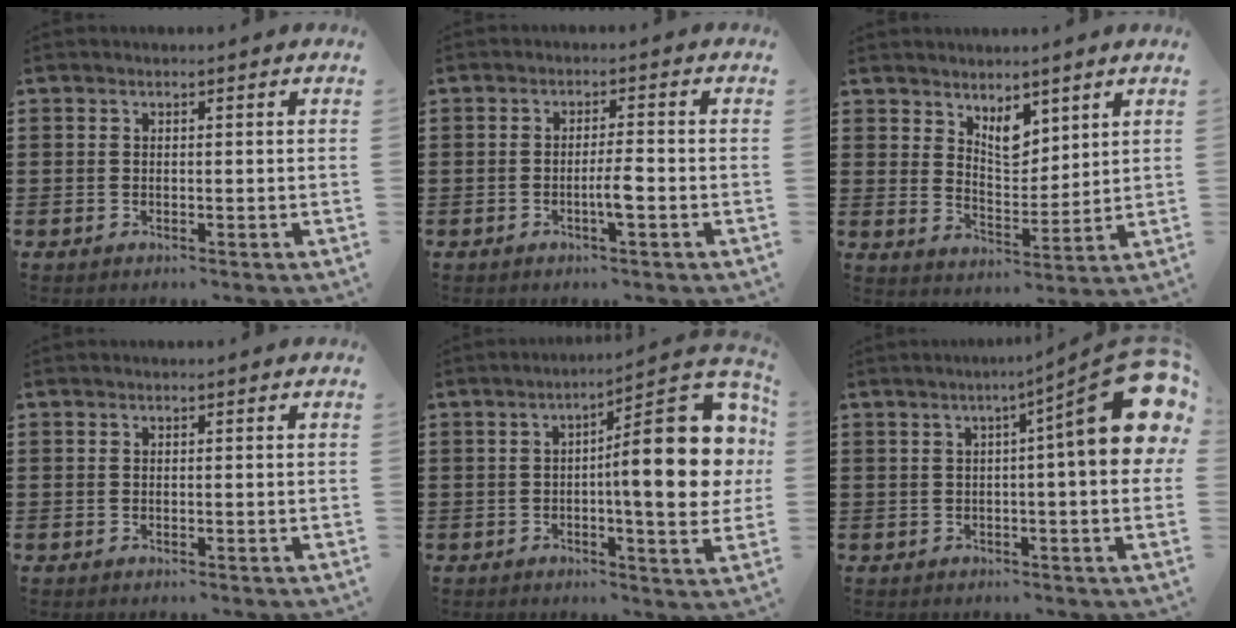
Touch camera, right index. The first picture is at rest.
{"total": 3.5, "force": [-1.2, 0.1, 3.2], "torque": [-0.065, -0.006, -0.024]}
{"total": 5.5, "force": [4.0, 2.5, 2.8], "torque": [-0.049, -0.013, 0.070]}
{"total": 0.0}
{"total": 17.3, "force": [1.8, 4.3, 16.7], "torque": [-0.235, -0.017, 0.022]}
{"total": 13.3, "force": [3.7, 2.1, 12.6], "torque": [-0.170, -0.033, 0.059]}